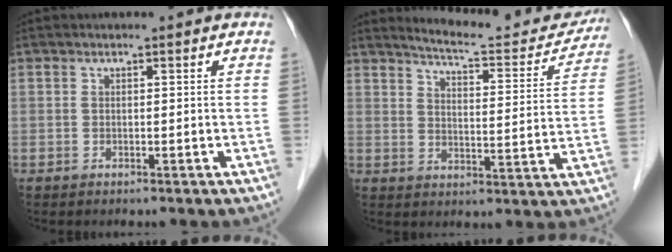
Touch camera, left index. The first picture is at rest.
{"total": 14.2, "force": [13.6, 1.9, 3.4], "torque": [-0.041, -0.030, 0.169]}